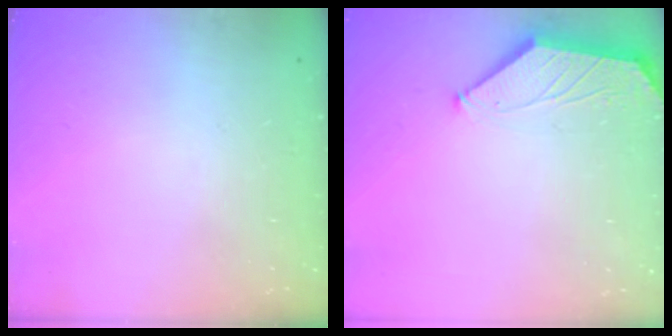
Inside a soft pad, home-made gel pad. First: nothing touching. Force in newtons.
{"total": 1.1, "press": 1.1, "slide": 0.2}